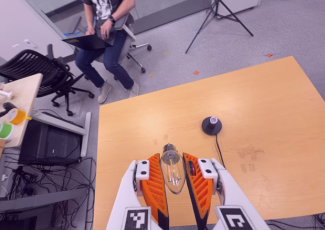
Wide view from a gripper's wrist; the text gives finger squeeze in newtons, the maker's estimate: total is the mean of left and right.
{"total": 15.7, "left": 17.9, "right": 13.4}